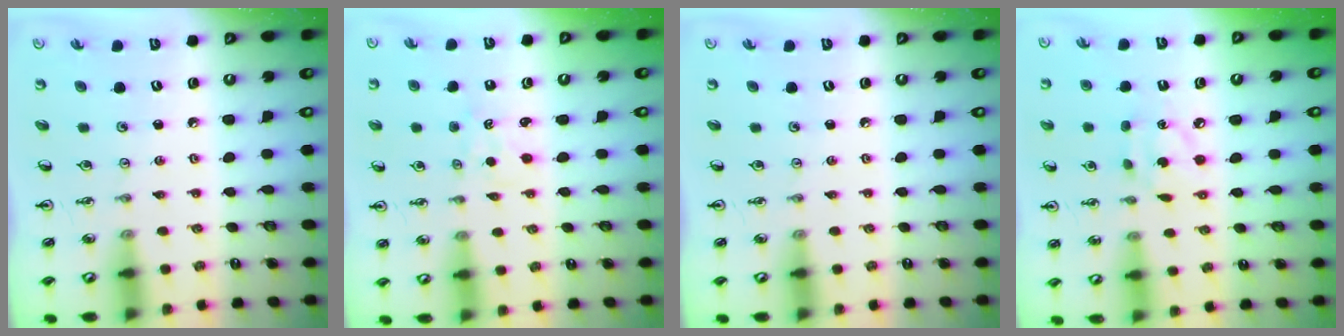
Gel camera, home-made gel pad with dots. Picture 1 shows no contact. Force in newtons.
{"total": 1.2, "press": 1.1, "slide": 0.2}
{"total": 0.0}
{"total": 6.1, "press": 6.1, "slide": 0.2}